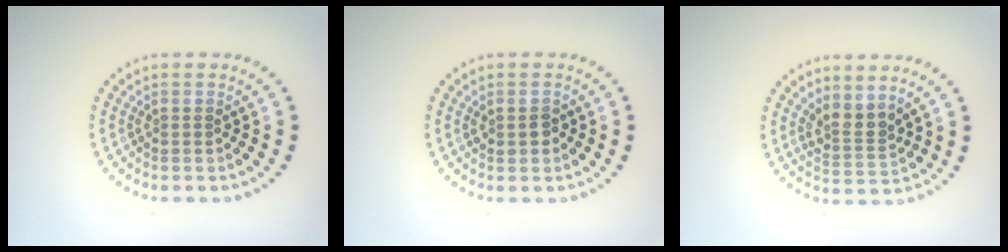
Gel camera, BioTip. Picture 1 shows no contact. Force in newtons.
{"total": 1.2, "press": 1.2, "slide": 0.0}
{"total": 2.4, "press": 1.8, "slide": 1.7}